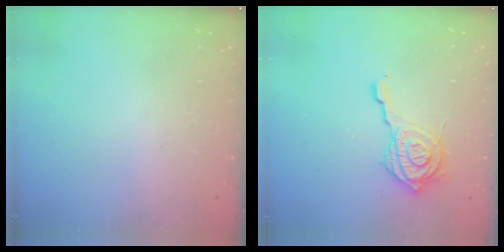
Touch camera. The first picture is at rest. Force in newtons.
{"total": 15.0, "press": 14.9, "slide": 1.3}